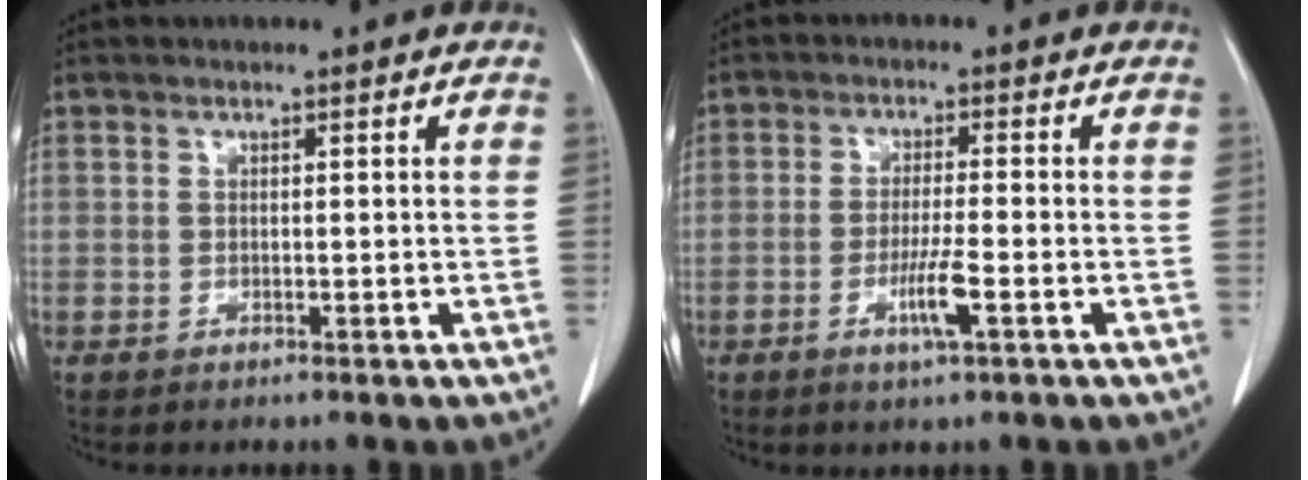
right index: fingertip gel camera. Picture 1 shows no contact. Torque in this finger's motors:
{"motor_torque": [0.83, -0.31, 0.38, 0.10]}